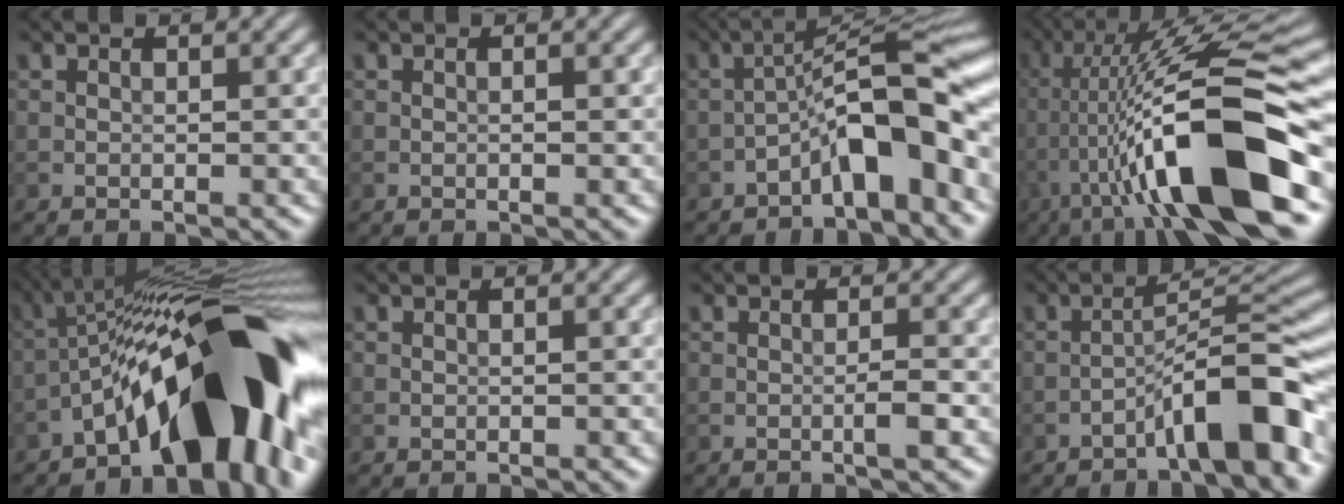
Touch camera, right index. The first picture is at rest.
{"total": 0.8, "force": [0.1, 0.3, 0.7], "torque": [-0.001, -0.006, -0.001]}
{"total": 8.5, "force": [-3.5, 2.1, 7.5], "torque": [-0.115, 0.028, -0.063]}
{"total": 14.3, "force": [-4.0, 2.7, 13.4], "torque": [-0.212, 0.026, -0.064]}
{"total": 14.9, "force": [-6.0, 5.0, 12.6], "torque": [-0.175, 0.025, -0.108]}
{"total": 0.0}
{"total": 1.4, "force": [-0.4, 0.0, 1.4], "torque": [-0.025, 0.001, -0.008]}
{"total": 7.3, "force": [-4.1, 1.2, 5.9], "torque": [-0.092, 0.027, -0.069]}